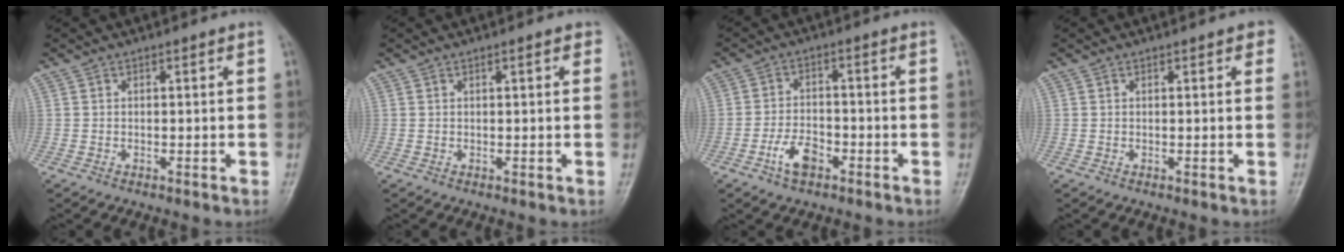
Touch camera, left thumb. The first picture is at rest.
{"total": 1.4, "force": [0.6, 0.4, 1.2], "torque": [-0.016, 0.001, 0.006]}
{"total": 5.4, "force": [-3.1, 3.0, 3.4], "torque": [-0.058, 0.021, -0.058]}
{"total": 2.1, "force": [1.1, 0.8, 1.7], "torque": [-0.014, 0.001, 0.009]}